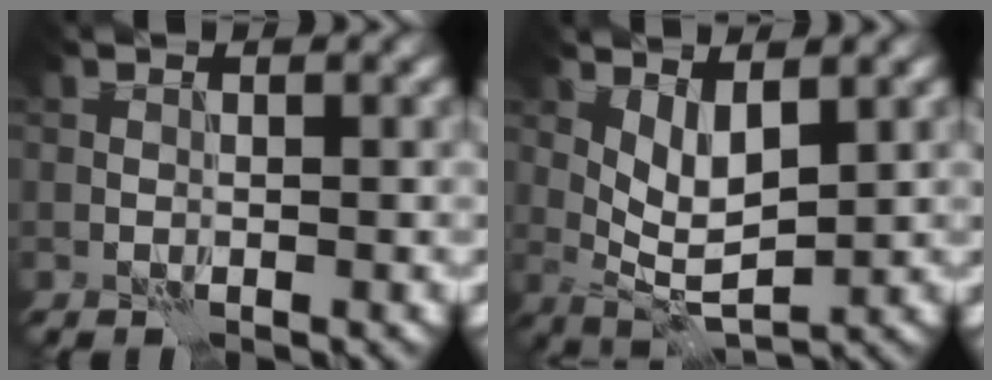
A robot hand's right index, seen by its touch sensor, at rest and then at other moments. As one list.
[{"total": 3.8, "force": [1.1, 1.4, 3.4], "torque": [-0.064, -0.011, 0.024]}]